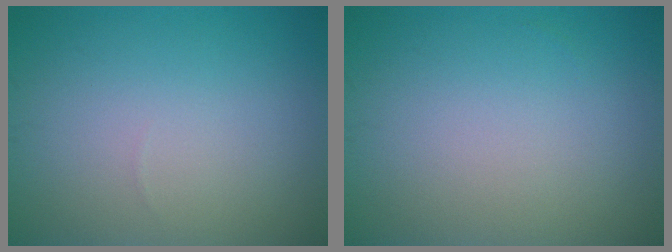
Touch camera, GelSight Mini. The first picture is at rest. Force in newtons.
{"total": 0.0}